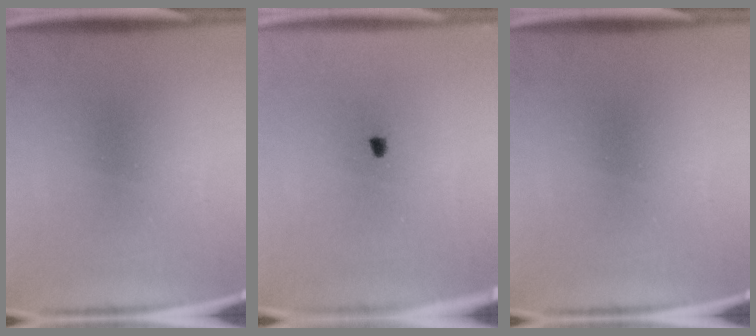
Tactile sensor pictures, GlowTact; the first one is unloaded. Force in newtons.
{"total": 1.0}
{"total": 0.0}